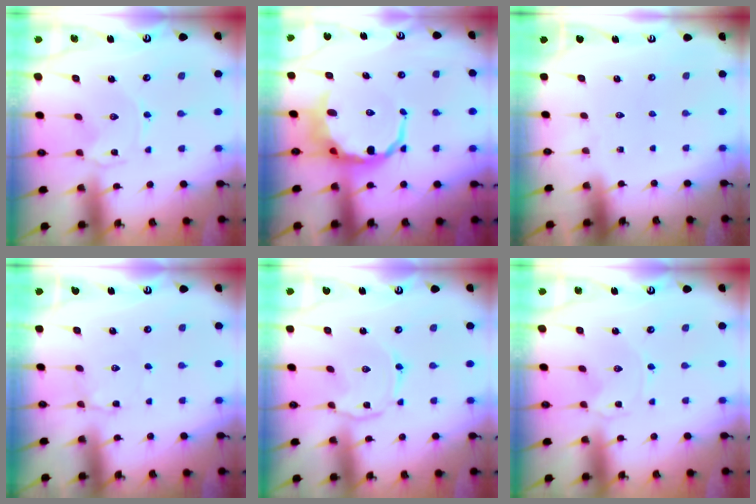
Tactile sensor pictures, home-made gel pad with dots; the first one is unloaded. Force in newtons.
{"total": 11.2, "press": 10.8, "slide": 2.8}
{"total": 0.0}
{"total": 3.0, "press": 2.9, "slide": 1.0}
{"total": 2.8, "press": 2.8, "slide": 0.4}
{"total": 0.0}